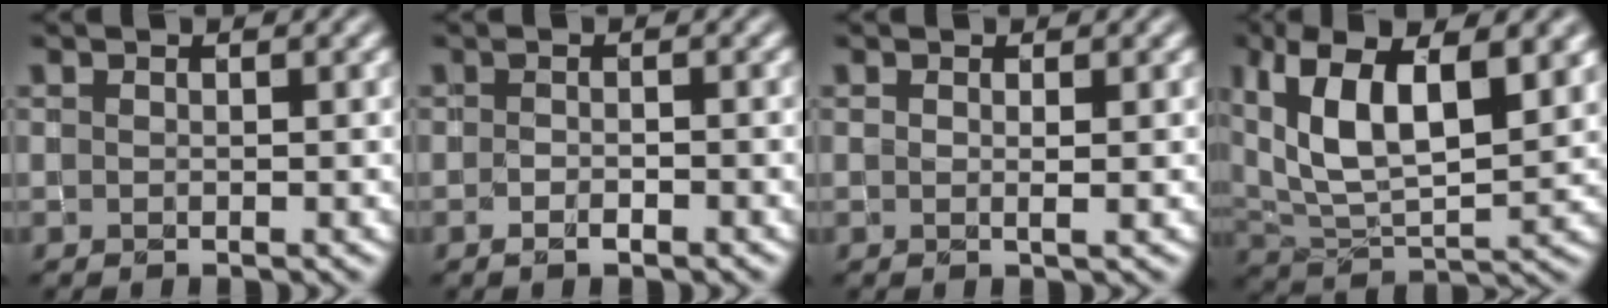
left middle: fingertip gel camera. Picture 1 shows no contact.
{"total": 0.9, "force": [-0.6, 0.3, 0.6], "torque": [-0.010, 0.000, -0.011]}
{"total": 0.7, "force": [0.2, 0.2, 0.7], "torque": [-0.007, 0.002, -0.001]}
{"total": 11.4, "force": [4.5, 5.3, 9.0], "torque": [-0.170, 0.009, 0.079]}